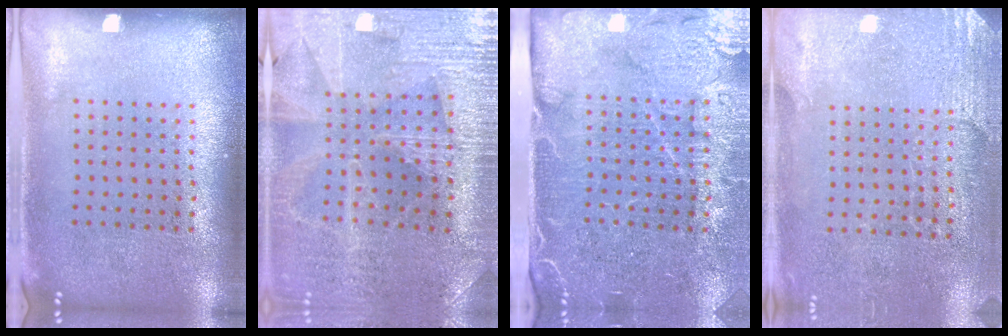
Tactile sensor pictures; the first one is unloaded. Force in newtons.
{"total": 3.0, "press": 2.9, "slide": 0.4}
{"total": 4.5, "press": 3.9, "slide": 2.2}
{"total": 2.8, "press": 2.6, "slide": 1.0}